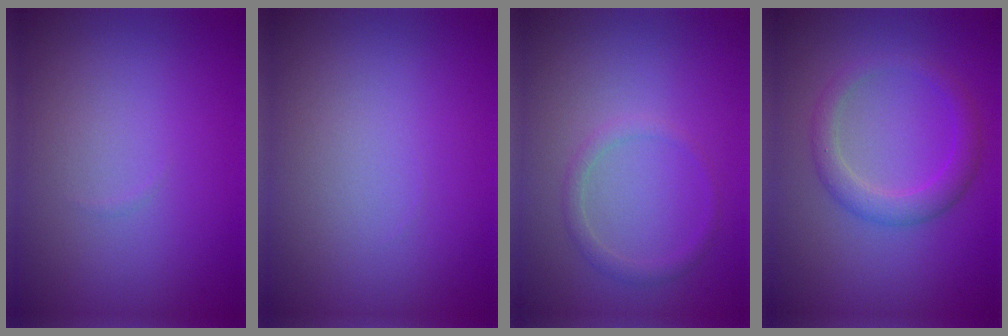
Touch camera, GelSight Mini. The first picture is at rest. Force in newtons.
{"total": 0.0}
{"total": 1.4, "press": 1.4, "slide": 0.1}
{"total": 2.8, "press": 2.8, "slide": 0.3}